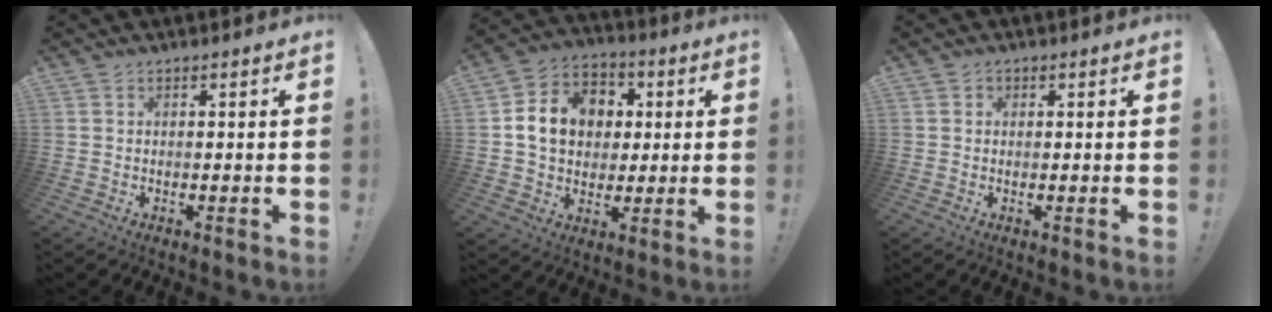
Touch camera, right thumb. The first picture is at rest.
{"total": 14.4, "force": [2.5, 11.9, 7.8], "torque": [-0.115, 0.006, 0.057]}
{"total": 1.0, "force": [0.1, 0.9, 0.3], "torque": [0.001, 0.000, 0.000]}